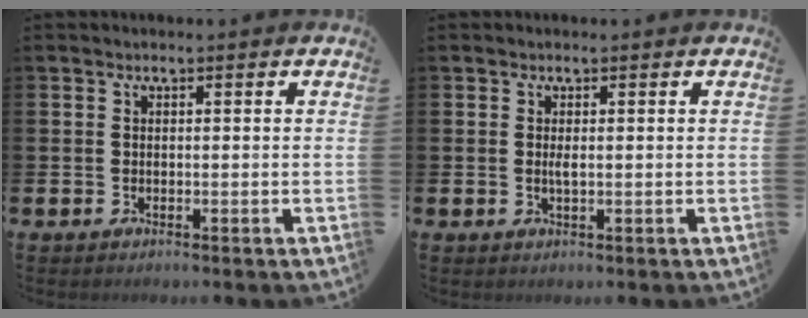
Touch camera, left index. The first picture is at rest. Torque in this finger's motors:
{"motor_torque": [0.30, 0.04, 0.04, 0.07]}